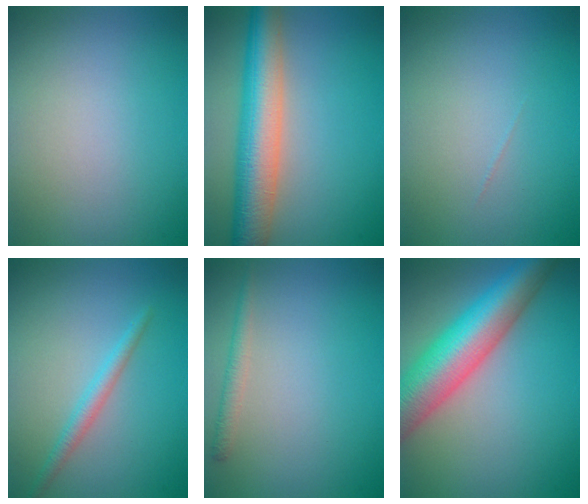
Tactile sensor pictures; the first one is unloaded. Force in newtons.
{"total": 7.6, "press": 7.6, "slide": 0.4}
{"total": 0.0}
{"total": 1.8, "press": 1.8, "slide": 0.1}
{"total": 1.4, "press": 1.4, "slide": 0.1}
{"total": 10.2, "press": 10.2, "slide": 0.5}